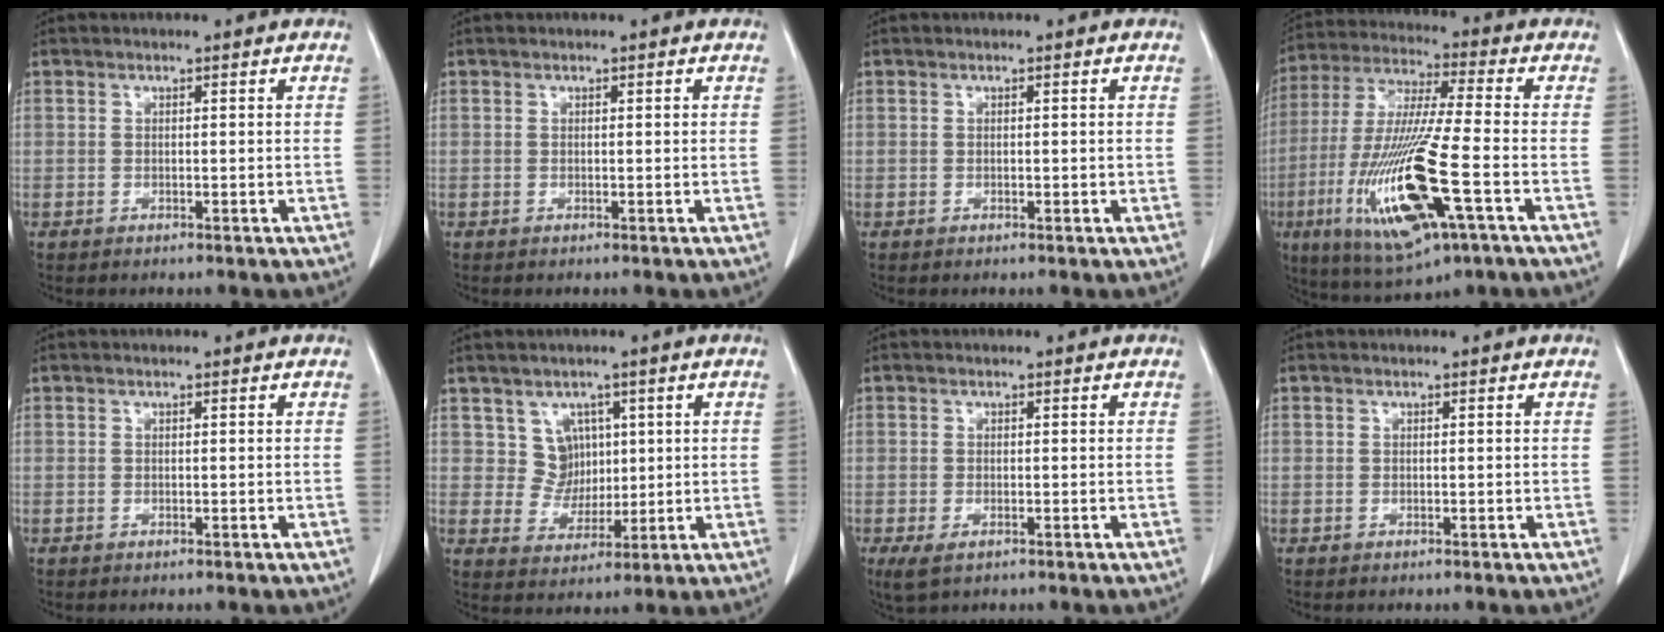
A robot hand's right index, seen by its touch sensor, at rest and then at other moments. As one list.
[{"total": 0.6, "force": [0.3, 0.2, 0.5], "torque": [-0.010, -0.002, 0.005]}, {"total": 0.6, "force": [0.1, 0.3, 0.5], "torque": [-0.012, -0.003, 0.003]}, {"total": 19.6, "force": [-6.5, 2.1, 18.4], "torque": [-0.397, -0.037, -0.112]}, {"total": 0.0}, {"total": 5.1, "force": [2.1, 4.5, 1.0], "torque": [-0.017, 0.008, 0.045]}, {"total": 3.1, "force": [-1.2, 1.6, 2.4], "torque": [-0.050, -0.007, -0.012]}, {"total": 0.0}]